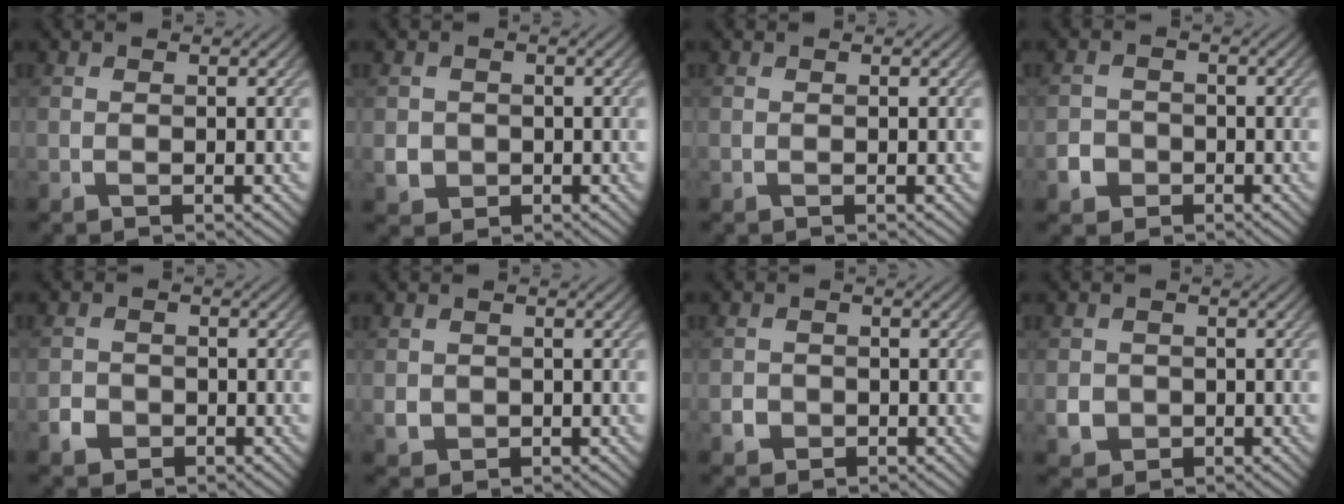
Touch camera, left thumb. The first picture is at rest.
{"total": 2.6, "force": [-0.4, 2.5, 0.6], "torque": [-0.016, -0.008, -0.006]}
{"total": 0.0}
{"total": 2.9, "force": [-1.4, 2.4, 0.7], "torque": [-0.012, -0.004, -0.028]}
{"total": 2.2, "force": [-1.1, 1.7, 0.6], "torque": [-0.008, -0.001, -0.023]}
{"total": 1.9, "force": [0.0, 1.8, 0.4], "torque": [-0.015, -0.008, 0.001]}
{"total": 1.9, "force": [-0.7, 1.7, 0.4], "torque": [-0.004, -0.005, -0.015]}
{"total": 2.9, "force": [-0.5, 2.7, 0.8], "torque": [-0.018, -0.008, -0.010]}